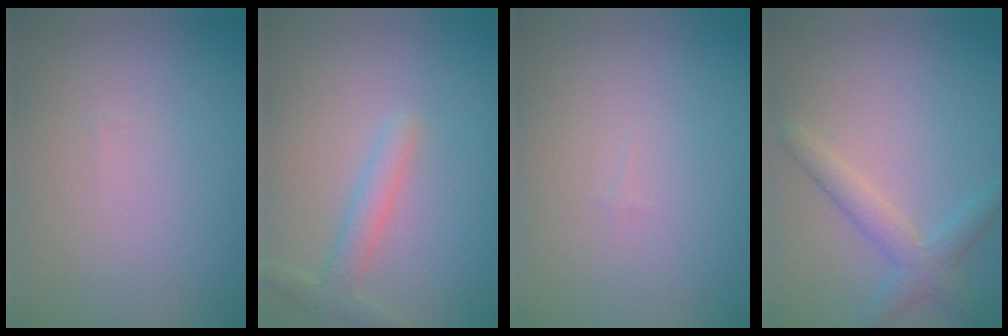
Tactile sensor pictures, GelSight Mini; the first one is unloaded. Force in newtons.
{"total": 2.1, "press": 2.1, "slide": 0.1}
{"total": 0.0}
{"total": 2.7, "press": 2.7, "slide": 0.1}